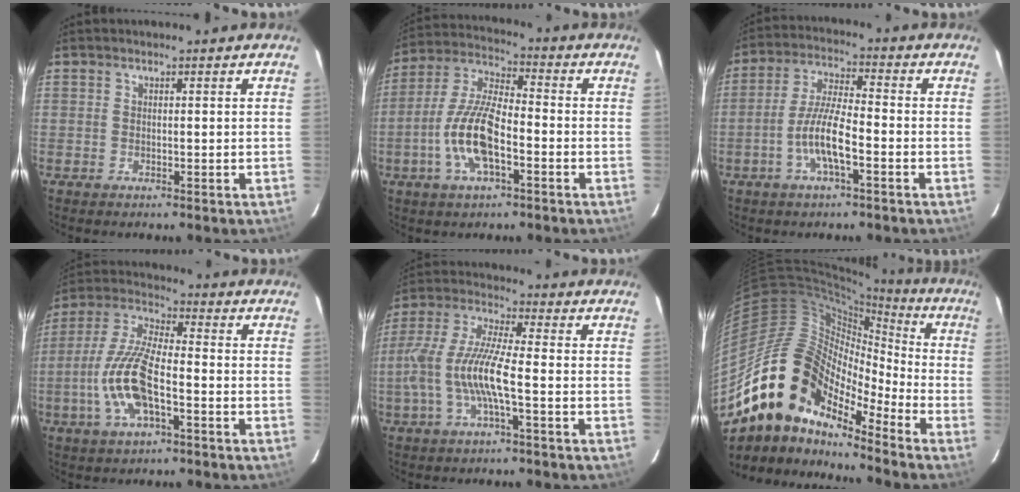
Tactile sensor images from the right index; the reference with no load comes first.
{"total": 12.6, "force": [-4.3, 4.4, 11.0], "torque": [-0.235, 0.001, -0.083]}
{"total": 8.3, "force": [-3.4, 1.6, 7.4], "torque": [-0.152, 0.002, -0.064]}
{"total": 13.2, "force": [-4.1, 4.5, 11.7], "torque": [-0.250, -0.001, -0.082]}
{"total": 12.1, "force": [-3.1, 1.9, 11.5], "torque": [-0.242, -0.002, -0.059]}
{"total": 18.1, "force": [-12.5, 8.9, 9.6], "torque": [-0.168, 0.000, -0.248]}